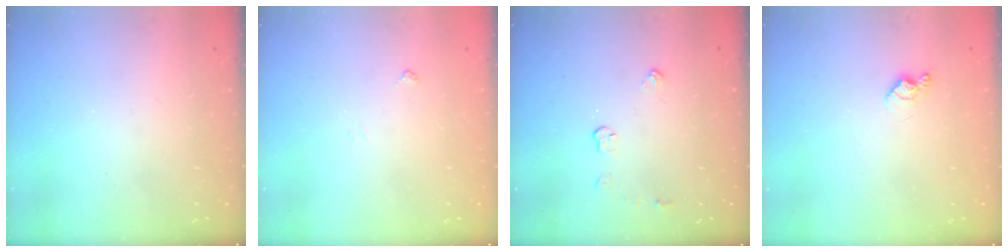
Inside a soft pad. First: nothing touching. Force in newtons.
{"total": 3.5, "press": 3.4, "slide": 0.6}
{"total": 3.9, "press": 3.9, "slide": 0.4}
{"total": 4.6, "press": 4.6, "slide": 0.7}